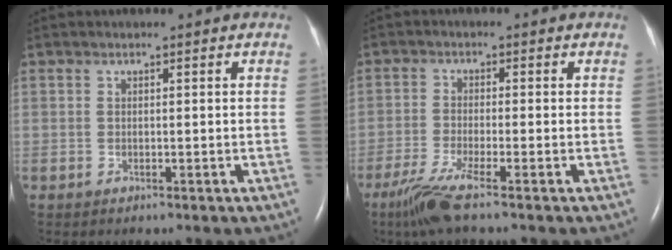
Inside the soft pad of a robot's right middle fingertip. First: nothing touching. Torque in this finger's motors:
{"motor_torque": [1.05, -0.75, 0.13, 0.04]}